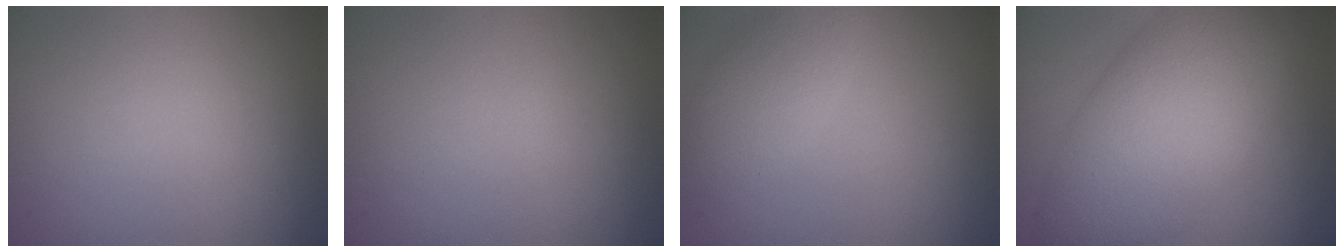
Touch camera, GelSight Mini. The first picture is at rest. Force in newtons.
{"total": 0.0}
{"total": 3.3, "press": 3.2, "slide": 0.2}
{"total": 10.3, "press": 10.3, "slide": 0.4}